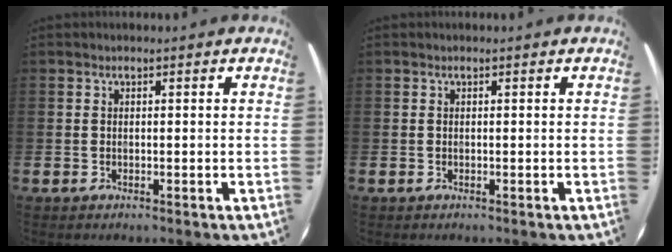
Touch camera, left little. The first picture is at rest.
{"total": 0.0}